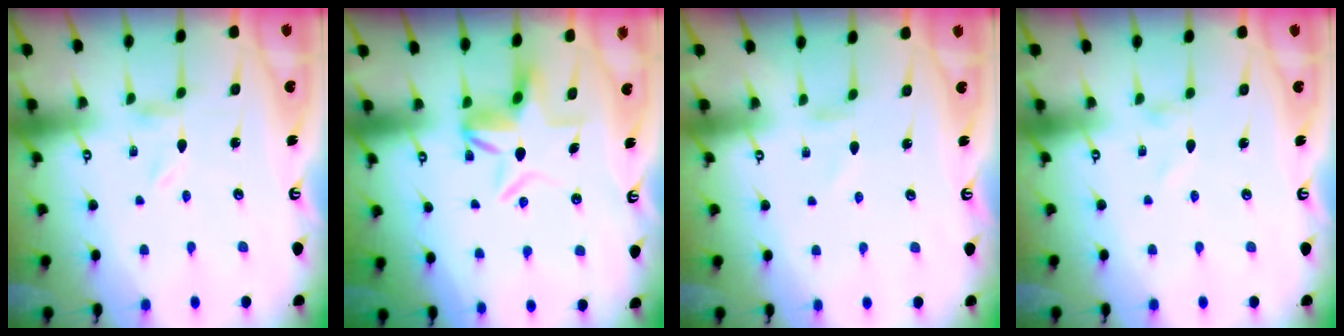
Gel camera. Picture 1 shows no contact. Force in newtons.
{"total": 6.4, "press": 6.3, "slide": 0.5}
{"total": 0.0}
{"total": 0.8, "press": 0.8, "slide": 0.1}